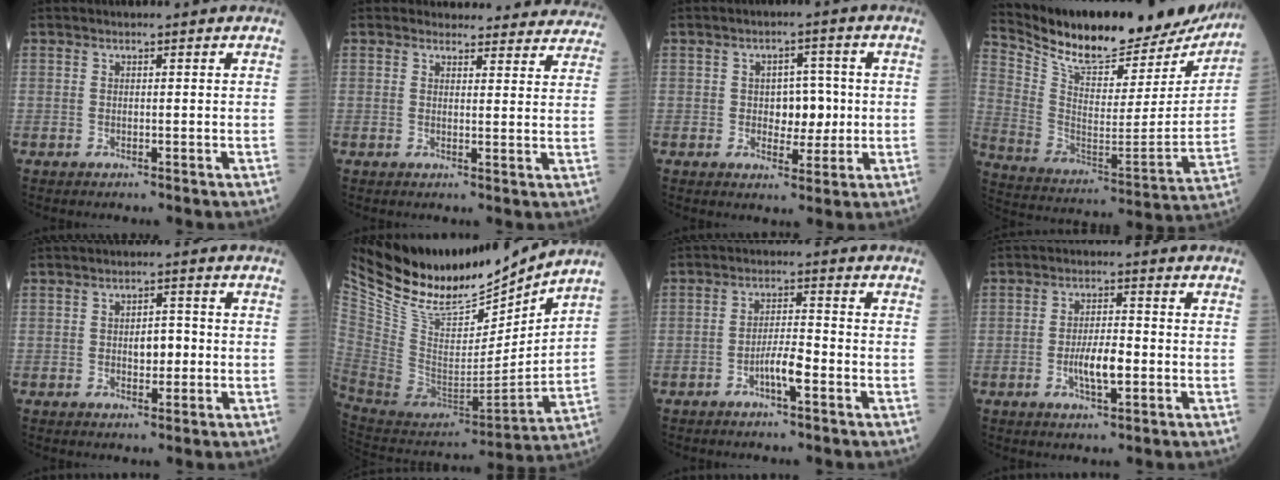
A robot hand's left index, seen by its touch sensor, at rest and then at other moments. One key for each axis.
{"total": 15.9, "fx": 15.1, "fy": 4.6, "fz": 1.6, "tx": 0.020, "ty": -0.034, "tz": 0.144}
{"total": 4.8, "fx": -0.2, "fy": 3.1, "fz": 3.7, "tx": -0.047, "ty": 0.008, "tz": -0.001}
{"total": 26.7, "fx": 23.9, "fy": 6.9, "fz": 9.5, "tx": -0.172, "ty": -0.050, "tz": 0.346}
{"total": 3.2, "fx": -0.6, "fy": 1.7, "fz": 2.6, "tx": -0.036, "ty": 0.003, "tz": -0.009}
{"total": 21.6, "fx": 19.2, "fy": 4.1, "fz": 8.8, "tx": -0.172, "ty": -0.033, "tz": 0.341}
{"total": 4.2, "fx": -2.3, "fy": 0.5, "fz": 3.5, "tx": -0.063, "ty": -0.001, "tz": -0.044}
{"total": 5.2, "fx": -1.6, "fy": 1.4, "fz": 4.8, "tx": -0.091, "ty": -0.004, "tz": -0.029}